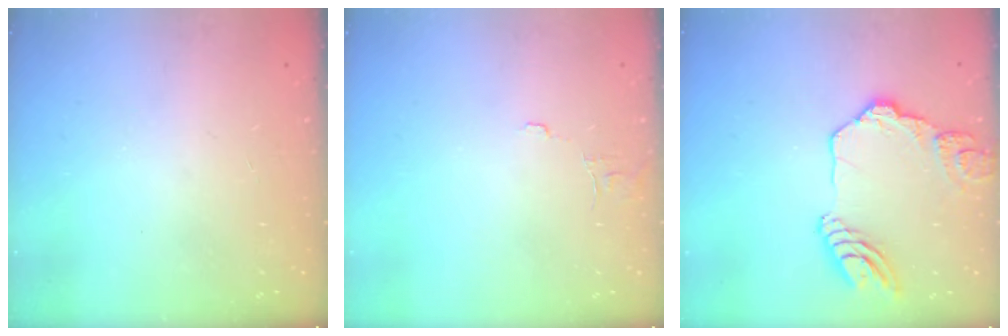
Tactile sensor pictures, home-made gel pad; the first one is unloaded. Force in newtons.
{"total": 5.1, "press": 5.1, "slide": 0.4}
{"total": 13.8, "press": 13.7, "slide": 1.4}